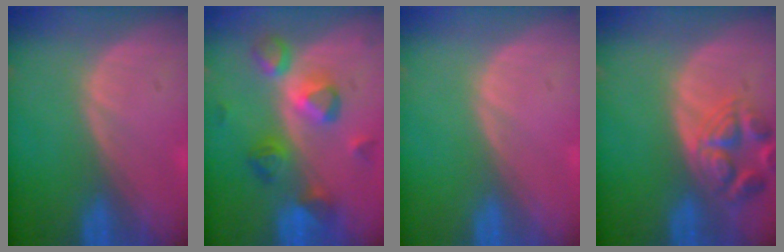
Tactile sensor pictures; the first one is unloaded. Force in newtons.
{"total": 7.4, "press": 7.3, "slide": 0.8}
{"total": 0.6, "press": 0.1, "slide": 0.6}
{"total": 6.9, "press": 6.3, "slide": 2.8}